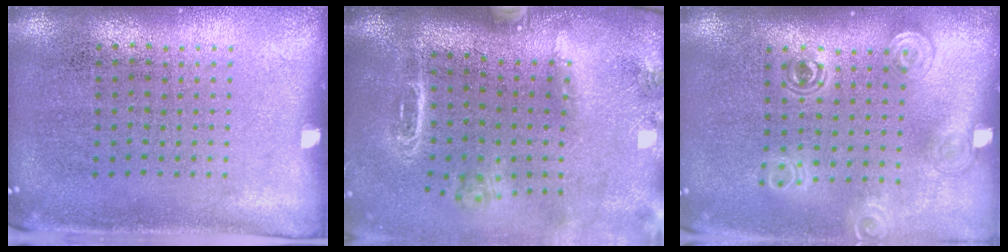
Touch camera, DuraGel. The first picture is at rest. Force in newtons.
{"total": 2.5, "press": 2.0, "slide": 1.6}
{"total": 1.5, "press": 1.3, "slide": 0.8}